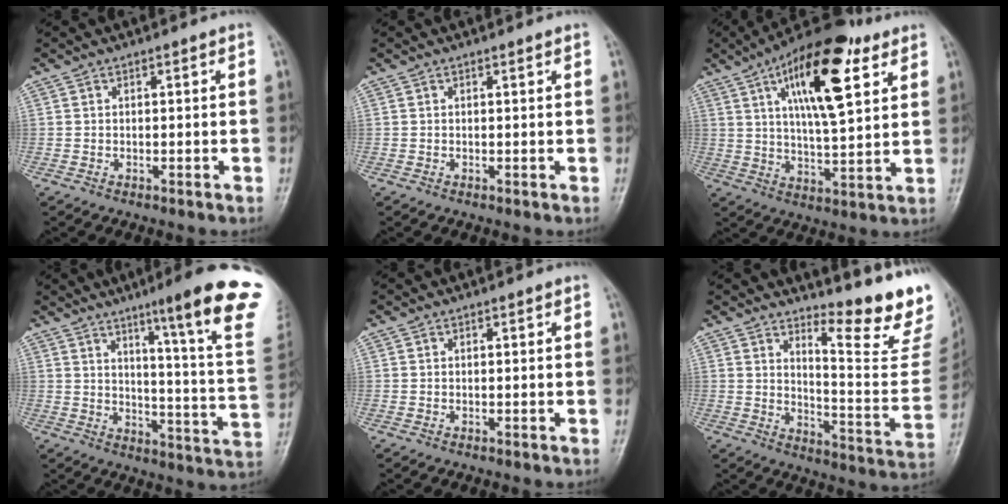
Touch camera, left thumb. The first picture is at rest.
{"total": 0.5, "force": [0.4, 0.0, 0.3], "torque": [-0.006, 0.000, 0.005]}
{"total": 19.2, "force": [8.5, 6.9, 15.8], "torque": [-0.225, -0.022, 0.135]}
{"total": 17.4, "force": [10.3, 0.9, 14.1], "torque": [-0.160, -0.061, 0.127]}
{"total": 0.0}
{"total": 15.7, "force": [13.2, 2.3, 8.2], "torque": [-0.084, -0.152, 0.171]}